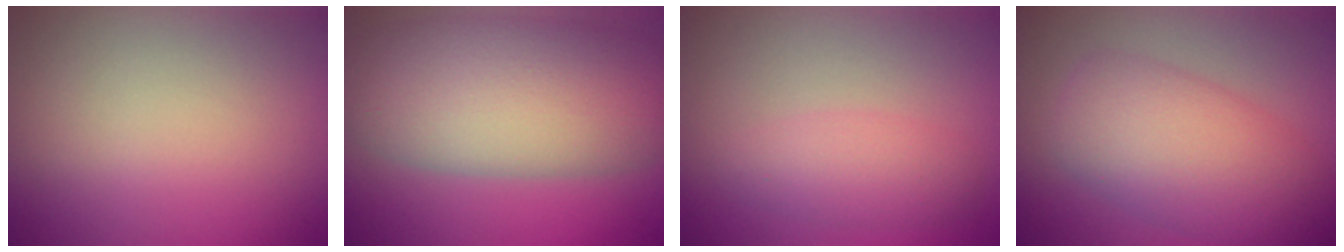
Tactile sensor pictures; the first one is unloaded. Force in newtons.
{"total": 10.8, "press": 10.8, "slide": 0.5}
{"total": 2.5, "press": 2.5, "slide": 0.2}
{"total": 7.4, "press": 7.4, "slide": 0.2}